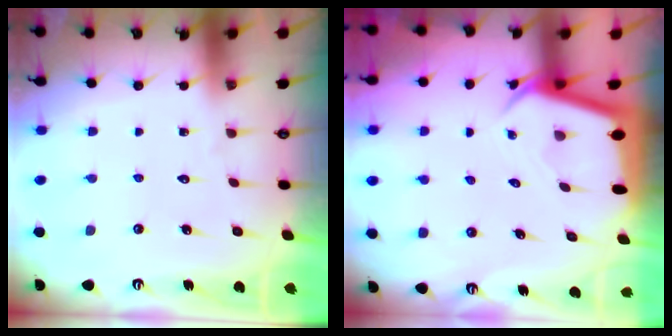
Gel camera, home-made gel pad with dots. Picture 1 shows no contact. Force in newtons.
{"total": 3.3, "press": 3.3, "slide": 0.2}